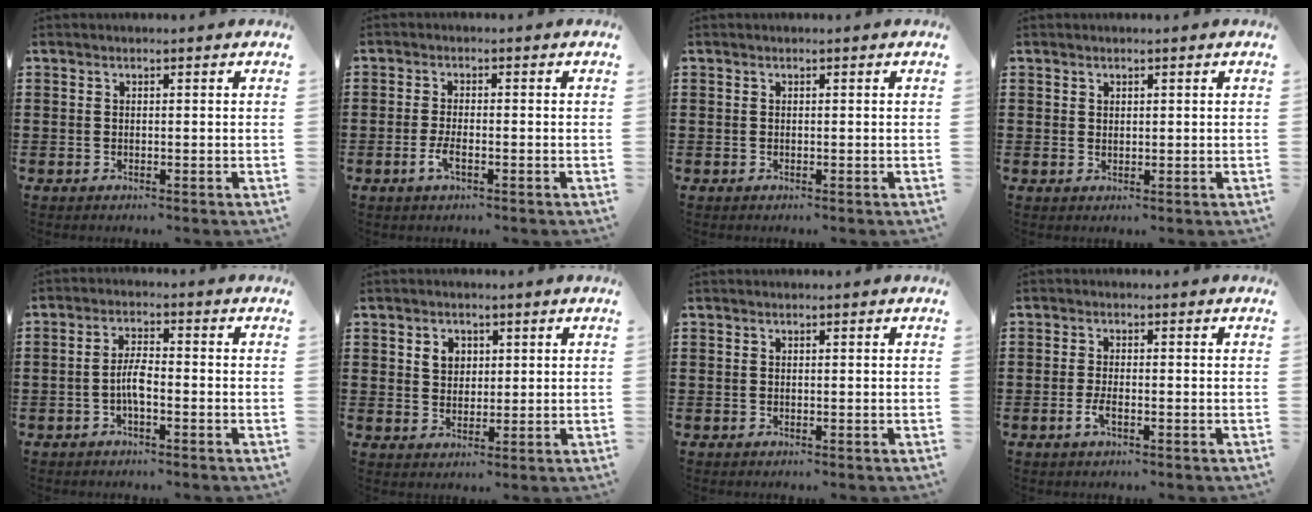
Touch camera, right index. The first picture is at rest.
{"total": 2.7, "force": [-1.1, 0.7, 2.3], "torque": [-0.054, -0.004, -0.025]}
{"total": 0.0}
{"total": 1.0, "force": [0.7, 0.6, 0.2], "torque": [-0.005, 0.001, 0.015]}
{"total": 3.8, "force": [-1.1, 1.0, 3.5], "torque": [-0.076, -0.001, -0.026]}
{"total": 3.1, "force": [1.3, 2.6, 1.2], "torque": [-0.035, 0.011, 0.022]}
{"total": 0.0}
{"total": 2.2, "force": [-1.0, 0.6, 1.9], "torque": [-0.041, -0.002, -0.020]}